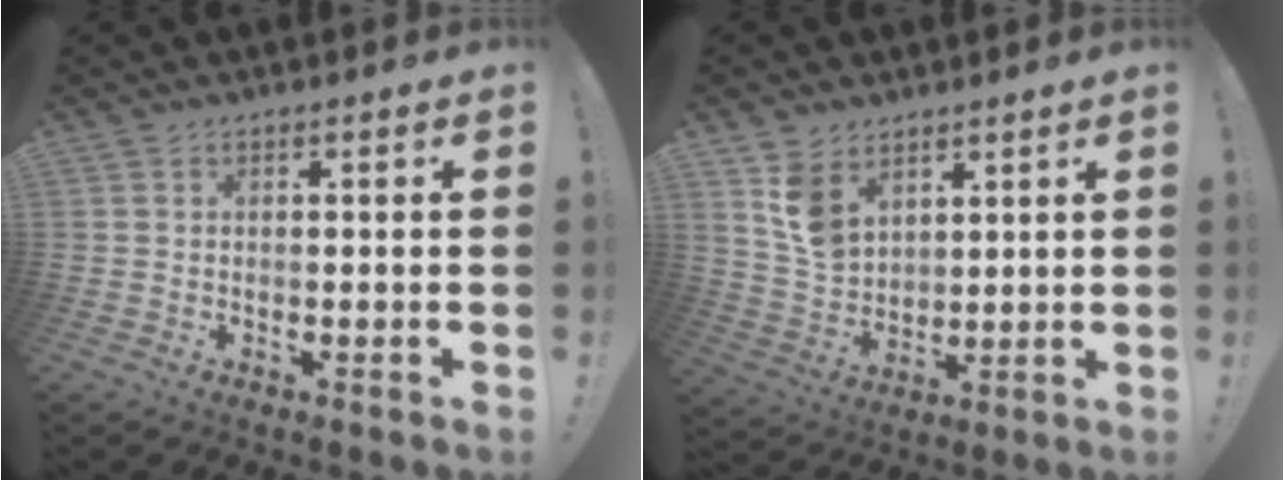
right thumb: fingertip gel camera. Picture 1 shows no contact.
{"total": 9.4, "force": [5.6, 6.5, 3.8], "torque": [-0.060, -0.032, 0.114]}